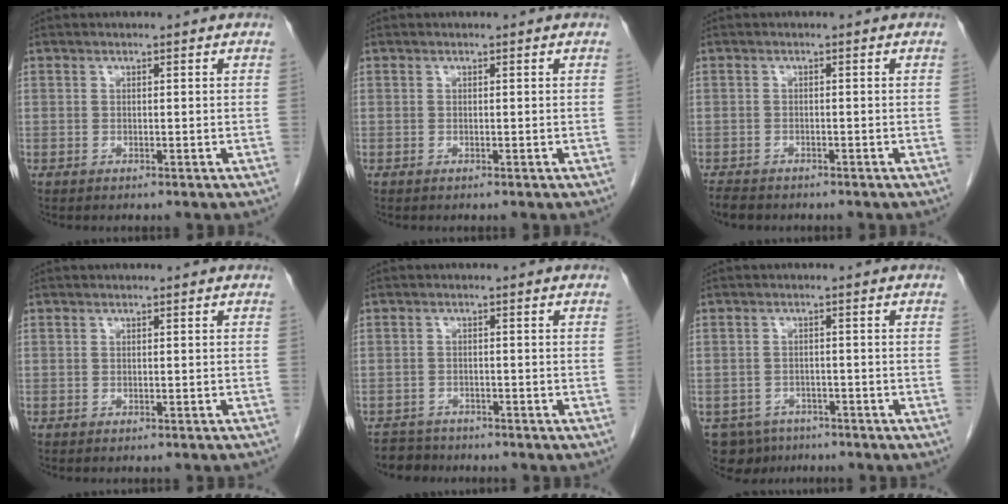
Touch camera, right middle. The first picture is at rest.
{"total": 0.0}
{"total": 3.2, "force": [-2.8, 1.2, 1.2], "torque": [-0.025, -0.006, -0.042]}
{"total": 2.2, "force": [-2.0, 0.3, 0.8], "torque": [-0.015, -0.003, -0.022]}
{"total": 3.7, "force": [-3.3, 1.5, -0.6], "torque": [0.008, -0.003, -0.058]}
{"total": 6.3, "force": [-4.7, 4.1, 0.5], "torque": [-0.007, 0.001, -0.066]}